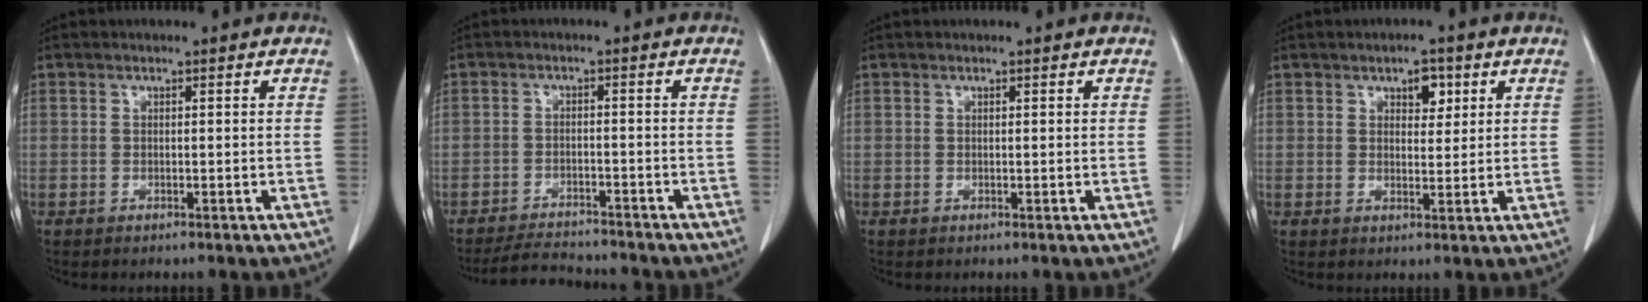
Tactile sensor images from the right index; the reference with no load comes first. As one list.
[{"total": 5.9, "force": [-5.8, 1.1, 0.8], "torque": [-0.016, -0.008, -0.097]}, {"total": 0.0}, {"total": 3.4, "force": [1.7, 1.8, 2.4], "torque": [-0.034, 0.000, 0.025]}]